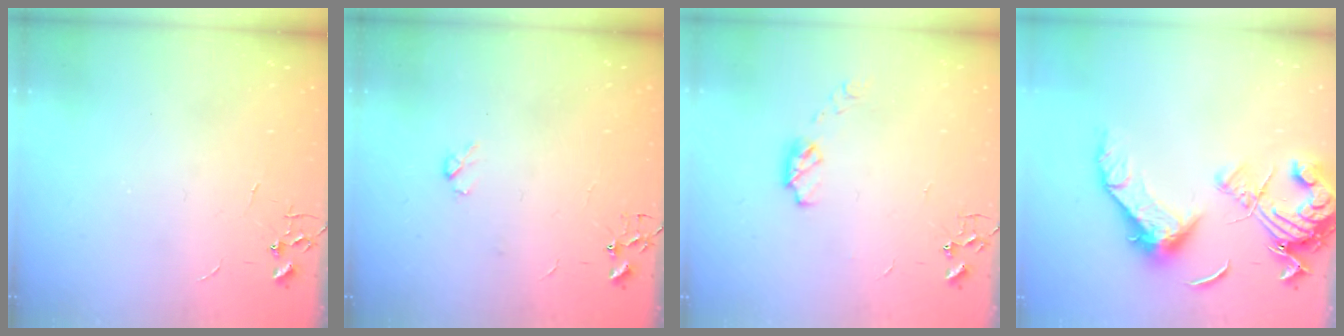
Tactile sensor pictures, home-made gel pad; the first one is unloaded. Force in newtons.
{"total": 3.8, "press": 3.6, "slide": 0.9}
{"total": 5.5, "press": 5.4, "slide": 0.8}
{"total": 16.5, "press": 16.3, "slide": 2.9}